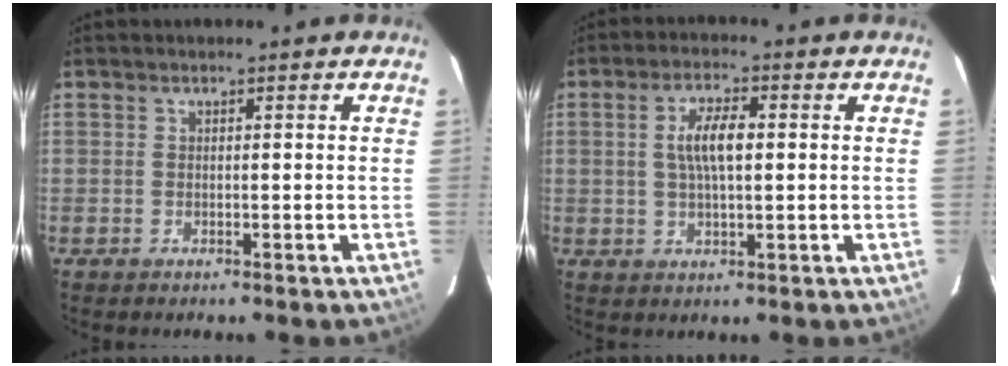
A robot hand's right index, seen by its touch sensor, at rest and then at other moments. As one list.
[{"total": 6.2, "force": [0.8, 2.0, 5.8], "torque": [-0.111, 0.008, 0.018]}]